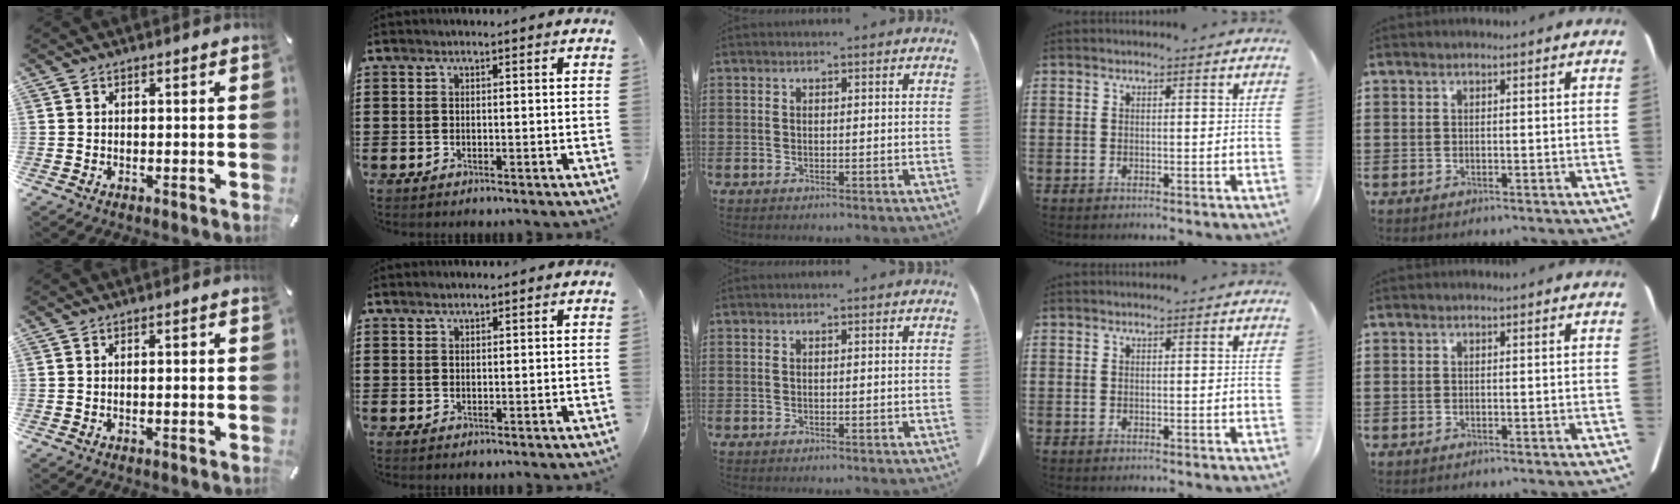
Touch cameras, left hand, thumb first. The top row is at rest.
{"thumb": {"total": 1.1, "force": [-0.2, 0.3, 1.0], "torque": [-0.018, 0.000, -0.003]}, "index": {"total": 1.0, "force": [0.9, 0.2, 0.2], "torque": [-0.005, 0.002, 0.017]}}